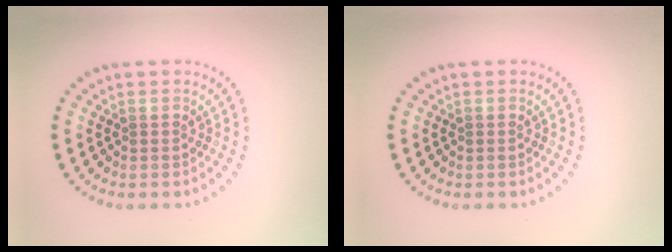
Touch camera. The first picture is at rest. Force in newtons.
{"total": 0.0}